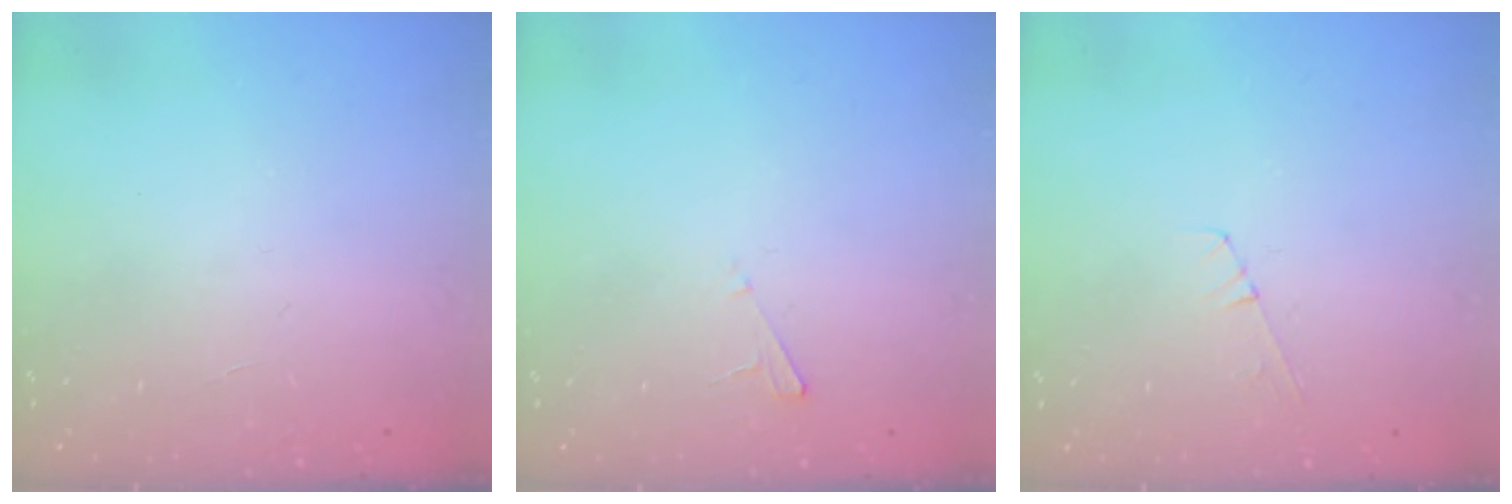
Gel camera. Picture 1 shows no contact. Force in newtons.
{"total": 2.0, "press": 2.0, "slide": 0.2}
{"total": 5.3, "press": 5.2, "slide": 0.5}